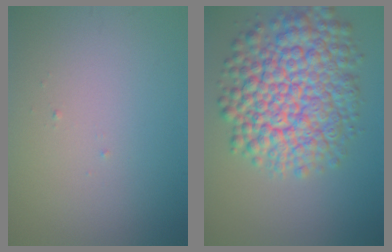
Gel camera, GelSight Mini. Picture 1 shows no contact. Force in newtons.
{"total": 11.1, "press": 11.1, "slide": 0.3}